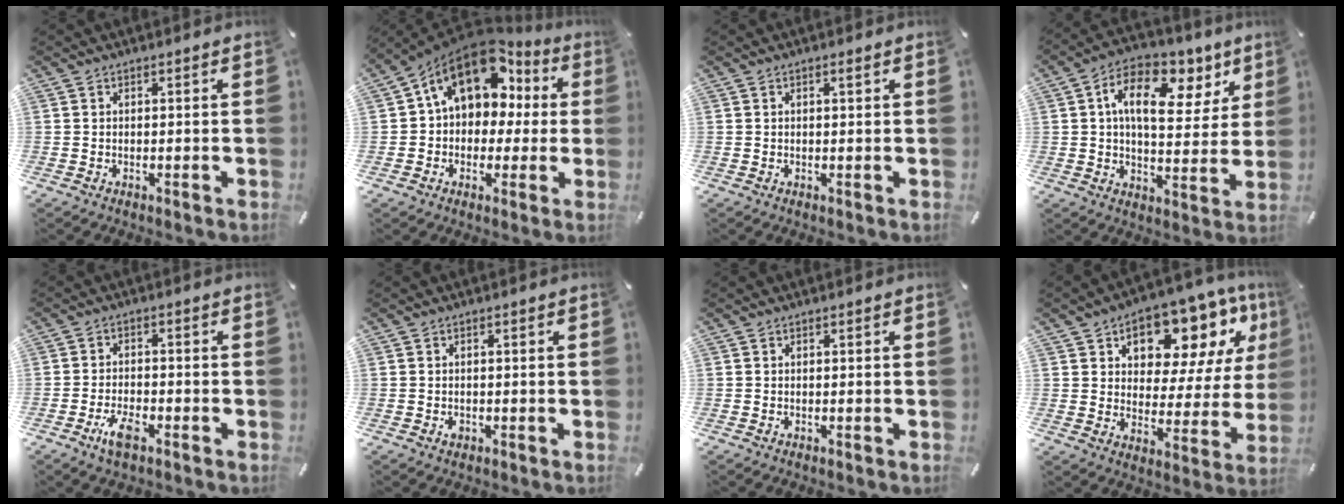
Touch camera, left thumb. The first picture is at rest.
{"total": 15.4, "force": [6.5, 11.0, 8.5], "torque": [-0.130, -0.031, 0.120]}
{"total": 0.8, "force": [0.3, 0.3, 0.7], "torque": [-0.012, 0.002, 0.005]}
{"total": 14.9, "force": [6.5, 8.5, 10.3], "torque": [-0.166, -0.022, 0.112]}
{"total": 5.2, "force": [-2.9, 2.4, 3.6], "torque": [-0.082, 0.007, -0.057]}
{"total": 1.2, "force": [-0.4, 1.0, 0.6], "torque": [-0.013, 0.002, -0.008]}
{"total": 0.0}
{"total": 14.3, "force": [9.5, 8.1, 7.0], "torque": [-0.103, -0.070, 0.160]}